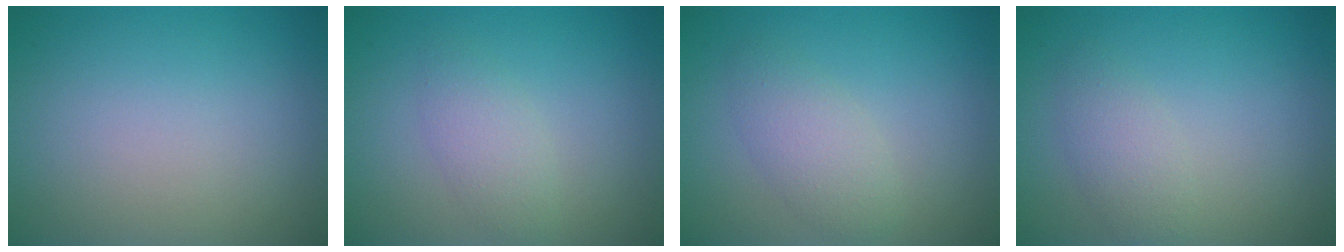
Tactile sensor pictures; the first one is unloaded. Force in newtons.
{"total": 2.1, "press": 2.1, "slide": 0.1}
{"total": 2.7, "press": 2.7, "slide": 0.1}
{"total": 2.2, "press": 2.2, "slide": 0.1}